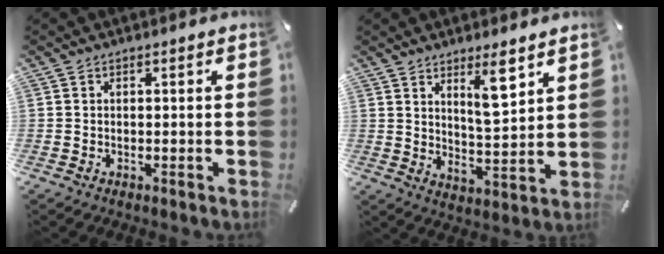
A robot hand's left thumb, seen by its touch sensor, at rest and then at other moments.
{"total": 9.6, "force": [5.7, 2.7, 7.3], "torque": [-0.107, -0.035, 0.091]}